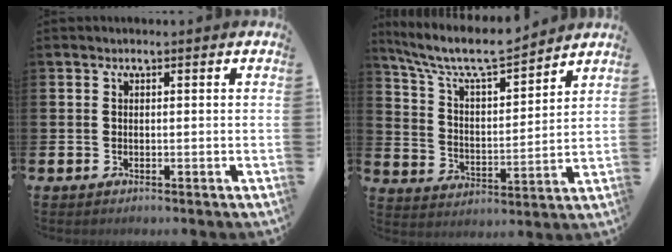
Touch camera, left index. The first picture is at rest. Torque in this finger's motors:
{"motor_torque": [0.93, -1.21, 0.62, 0.21]}